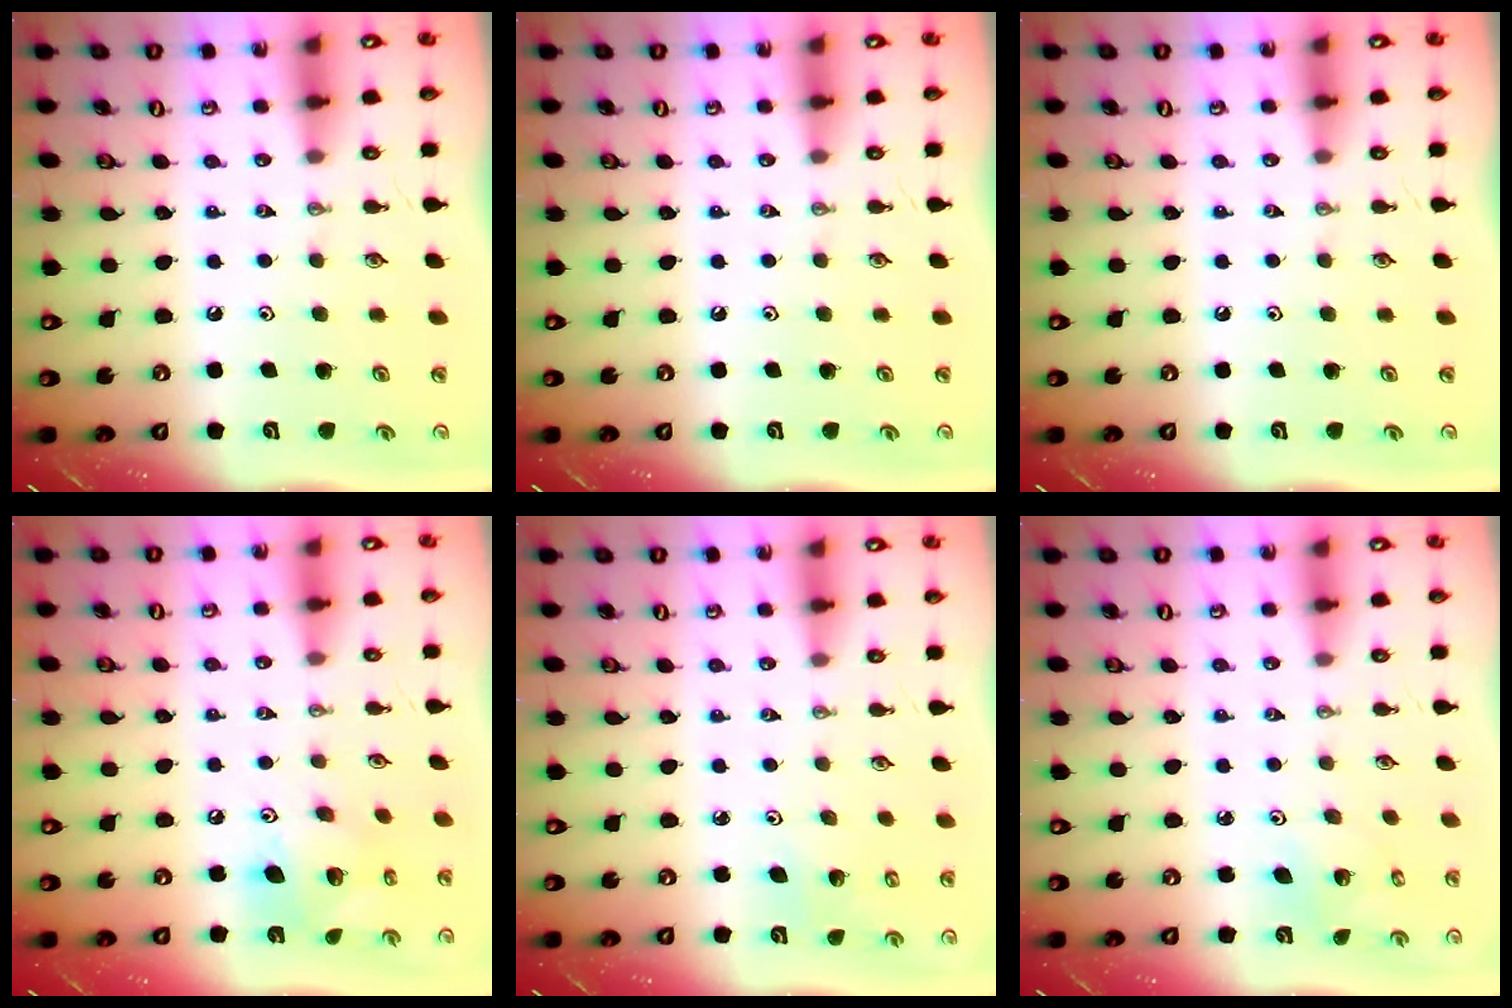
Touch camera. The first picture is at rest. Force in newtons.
{"total": 0.0}
{"total": 0.0}
{"total": 12.2, "press": 12.1, "slide": 1.3}
{"total": 2.8, "press": 2.8, "slide": 0.2}
{"total": 3.8, "press": 3.8, "slide": 0.3}